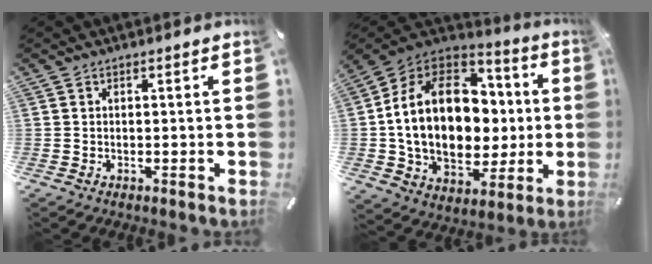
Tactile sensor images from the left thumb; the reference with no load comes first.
{"total": 22.3, "force": [0.6, 16.6, 14.9], "torque": [-0.296, -0.002, 0.017]}